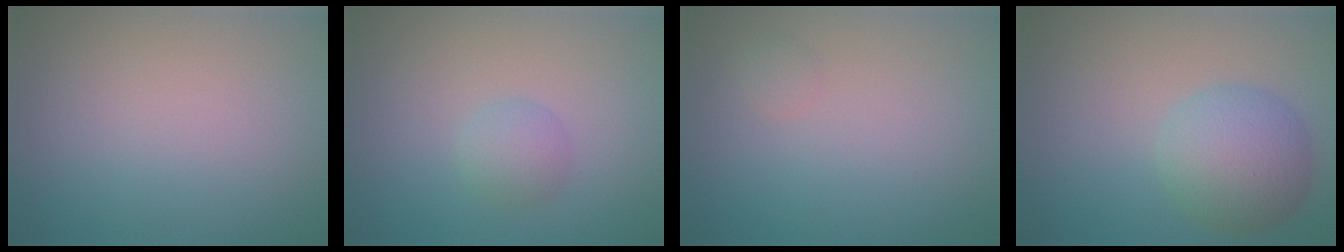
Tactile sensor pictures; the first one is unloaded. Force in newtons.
{"total": 1.8, "press": 1.8, "slide": 0.2}
{"total": 0.6, "press": 0.6, "slide": 0.0}
{"total": 5.3, "press": 5.3, "slide": 0.1}